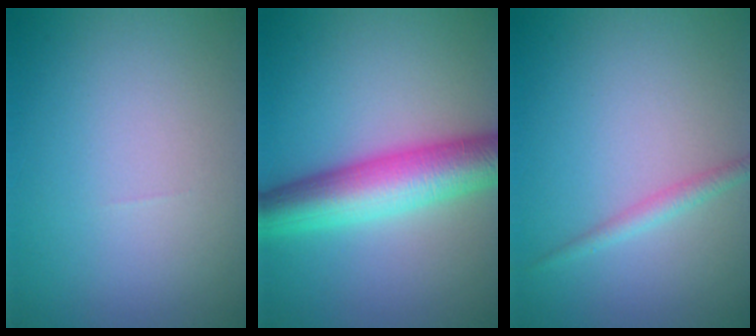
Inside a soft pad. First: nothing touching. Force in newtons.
{"total": 7.6, "press": 7.6, "slide": 0.1}
{"total": 1.4, "press": 1.4, "slide": 0.0}